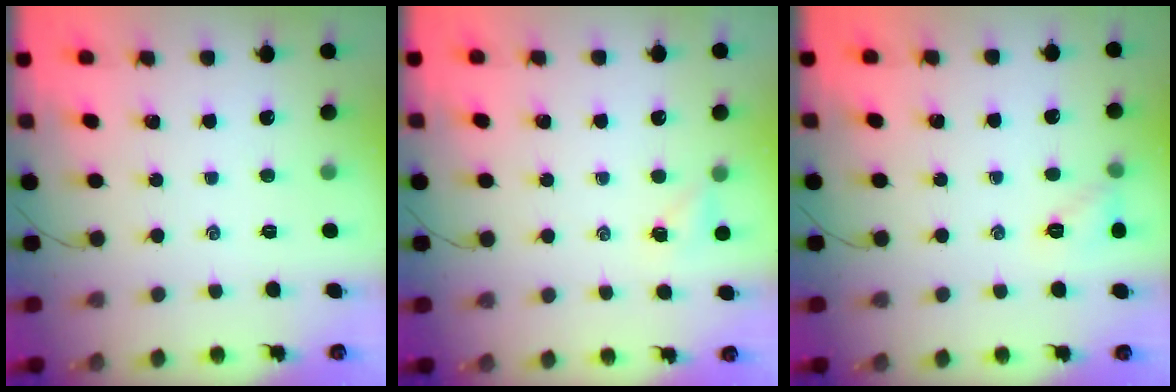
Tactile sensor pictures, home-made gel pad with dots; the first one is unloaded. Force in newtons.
{"total": 3.8, "press": 3.6, "slide": 1.0}
{"total": 6.2, "press": 6.0, "slide": 1.7}